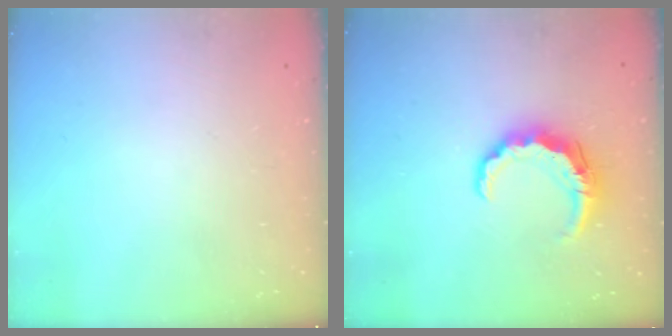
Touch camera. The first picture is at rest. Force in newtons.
{"total": 8.0, "press": 7.9, "slide": 1.2}